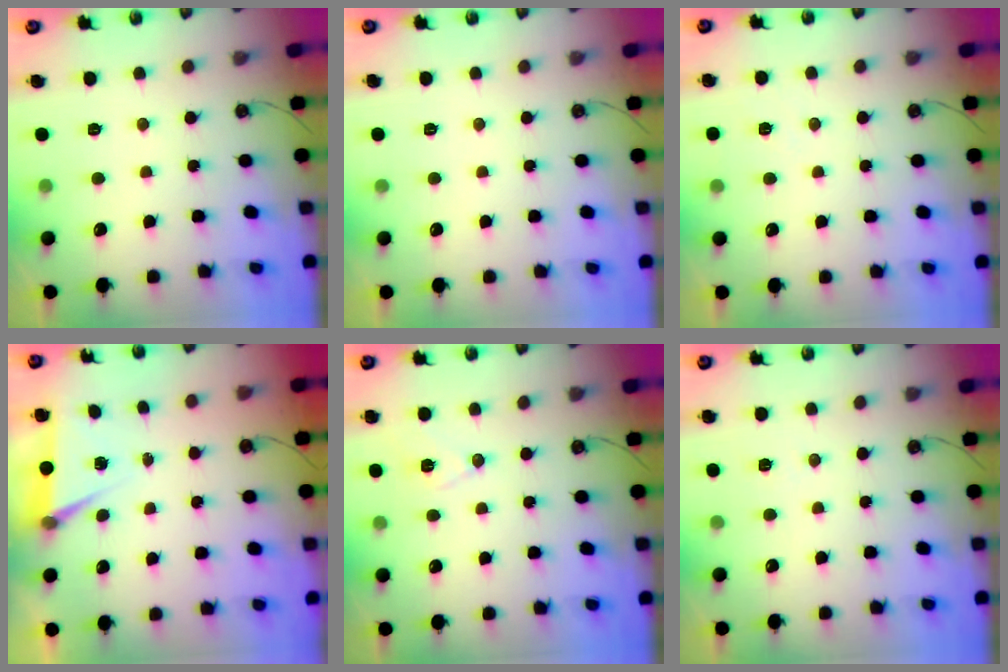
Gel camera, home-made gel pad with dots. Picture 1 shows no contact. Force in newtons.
{"total": 4.3, "press": 0.3, "slide": 4.3}
{"total": 5.0, "press": 3.5, "slide": 3.5}
{"total": 5.2, "press": 2.6, "slide": 4.5}
{"total": 8.5, "press": 7.7, "slide": 3.6}
{"total": 6.6, "press": 4.9, "slide": 4.4}